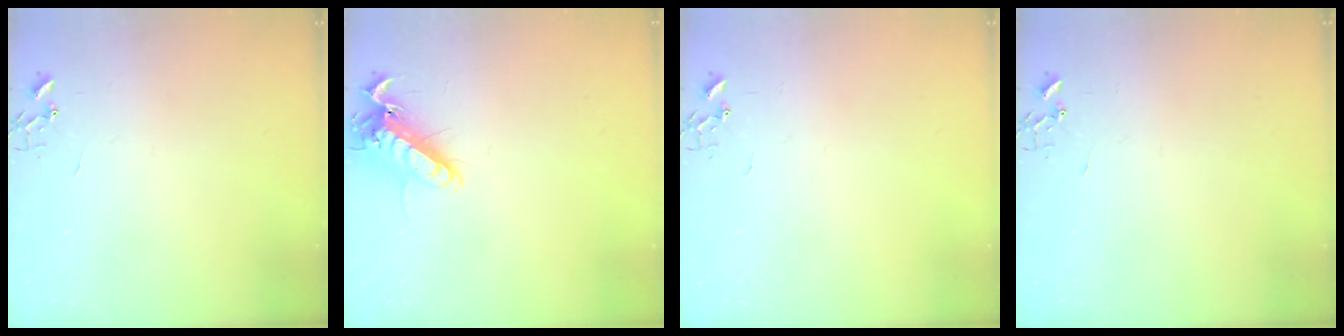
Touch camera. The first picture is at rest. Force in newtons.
{"total": 12.8, "press": 12.7, "slide": 1.8}
{"total": 0.0}
{"total": 0.0}